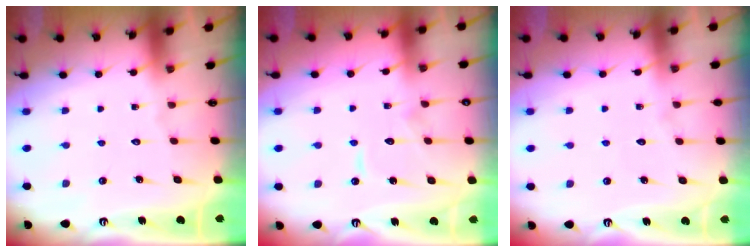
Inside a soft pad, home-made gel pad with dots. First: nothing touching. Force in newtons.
{"total": 7.9, "press": 7.9, "slide": 0.6}
{"total": 3.0, "press": 3.0, "slide": 0.3}